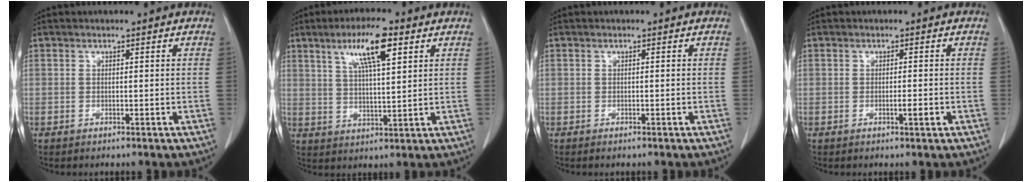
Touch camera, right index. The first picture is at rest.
{"total": 9.7, "force": [4.8, 1.9, 8.2], "torque": [-0.150, 0.009, 0.086]}
{"total": 1.0, "force": [-0.5, 0.4, 0.7], "torque": [-0.019, -0.002, -0.005]}
{"total": 2.1, "force": [-0.7, 0.5, 1.9], "torque": [-0.035, -0.001, -0.009]}